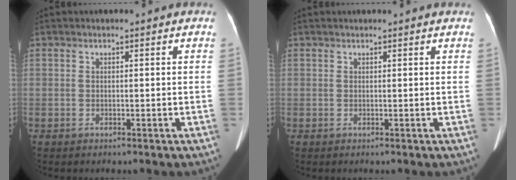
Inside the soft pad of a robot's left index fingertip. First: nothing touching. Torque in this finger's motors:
{"motor_torque": [0.03, 0.01, -0.09, -0.01]}